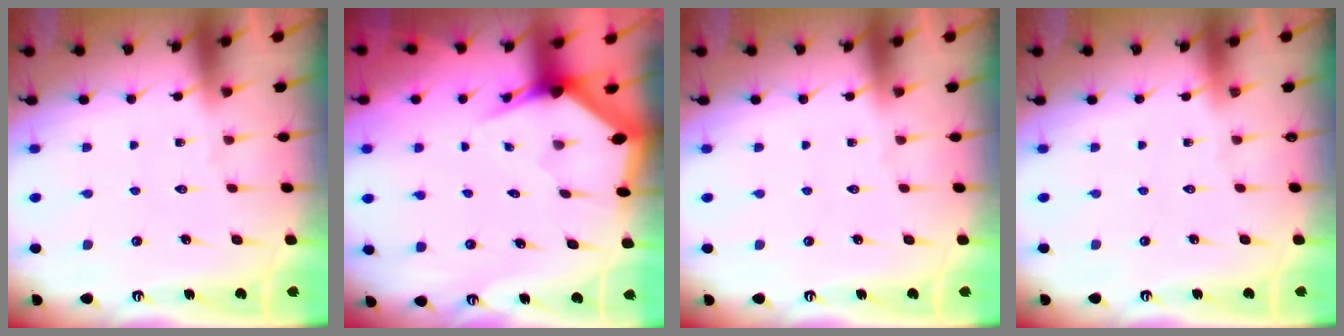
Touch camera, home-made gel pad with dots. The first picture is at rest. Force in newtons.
{"total": 3.6, "press": 3.6, "slide": 0.2}
{"total": 0.0}
{"total": 0.0}